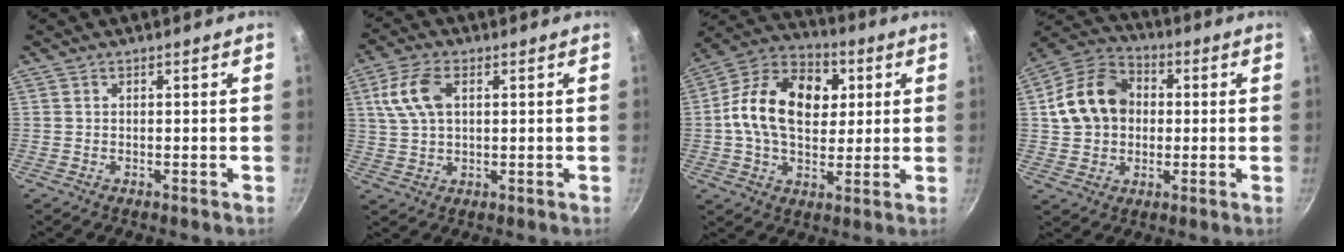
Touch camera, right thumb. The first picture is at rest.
{"total": 8.5, "force": [2.4, 4.9, 6.5], "torque": [-0.128, 0.008, 0.045]}
{"total": 18.5, "force": [3.0, 12.6, 13.2], "torque": [-0.191, 0.017, 0.032]}
{"total": 14.0, "force": [1.4, 11.0, 8.5], "torque": [-0.126, 0.023, 0.011]}